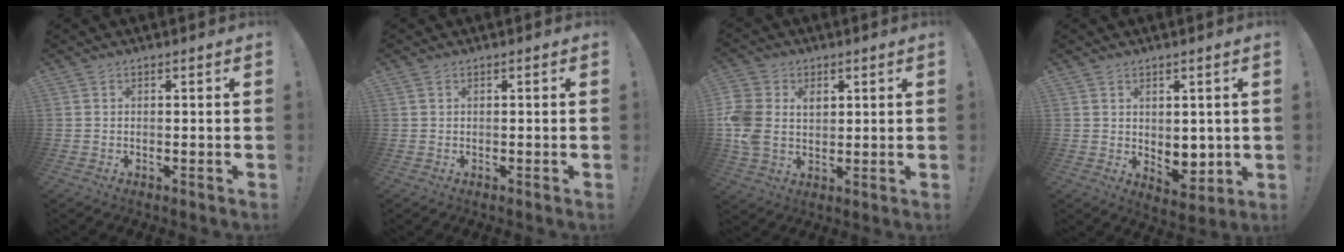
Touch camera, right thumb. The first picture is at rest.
{"total": 0.0}
{"total": 10.4, "force": [1.9, 8.5, 5.5], "torque": [-0.117, -0.009, 0.037]}
{"total": 6.6, "force": [0.3, 5.1, 4.3], "torque": [-0.033, -0.006, 0.012]}